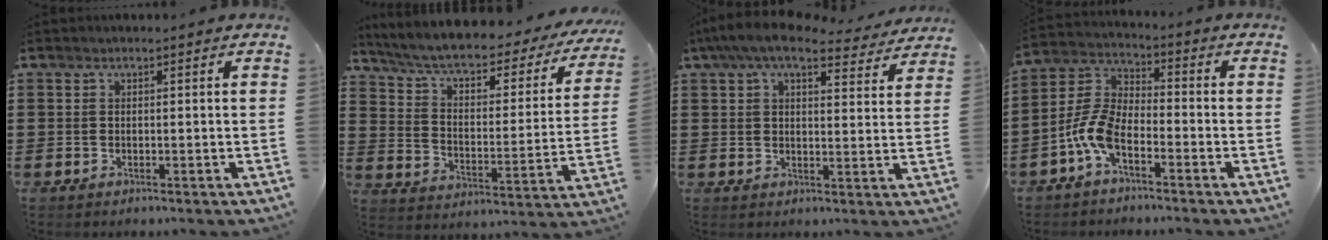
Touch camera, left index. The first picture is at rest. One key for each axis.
{"total": 5.6, "fx": 4.6, "fy": 1.2, "fz": 3.1, "tx": -0.081, "ty": -0.037, "tz": 0.071}
{"total": 7.4, "fx": 6.0, "fy": 1.5, "fz": 3.9, "tx": -0.087, "ty": -0.021, "tz": 0.107}
{"total": 7.1, "fx": -4.6, "fy": 2.8, "fz": 4.7, "tx": -0.141, "ty": -0.013, "tz": -0.101}